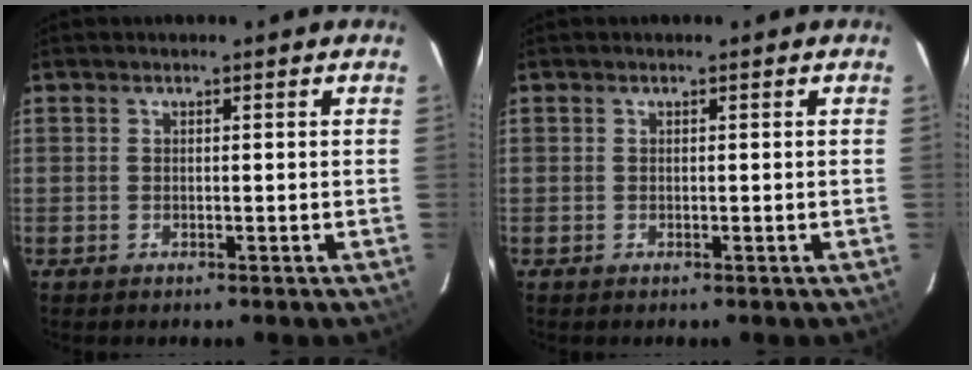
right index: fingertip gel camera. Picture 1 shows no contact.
{"total": 0.0}